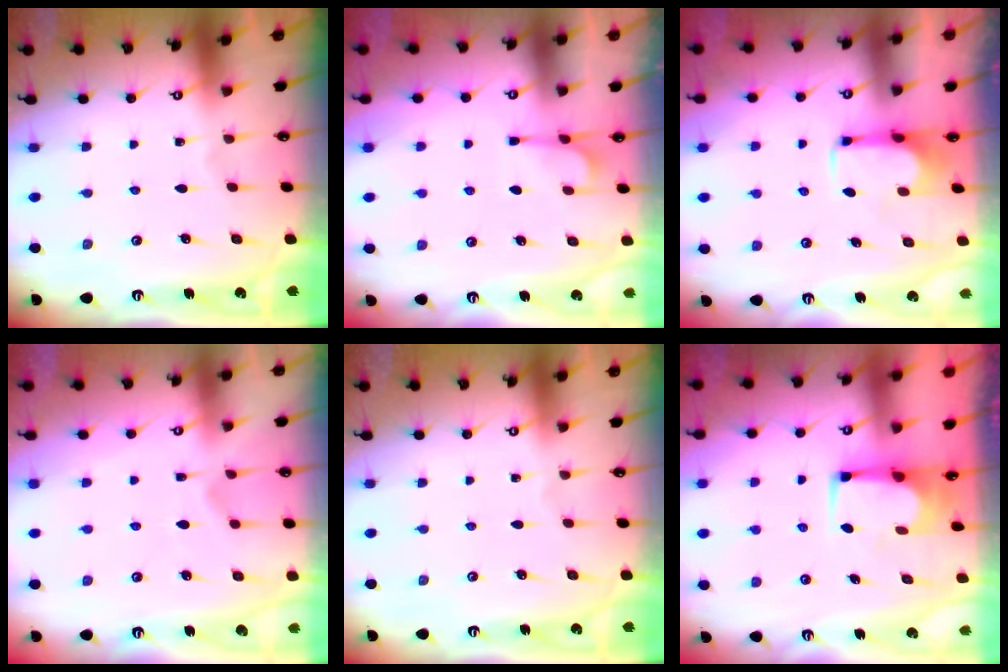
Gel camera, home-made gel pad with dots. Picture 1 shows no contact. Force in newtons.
{"total": 2.5, "press": 2.0, "slide": 1.4}
{"total": 2.1, "press": 1.9, "slide": 0.8}
{"total": 1.7, "press": 1.0, "slide": 1.4}
{"total": 0.0}
{"total": 2.2, "press": 2.2, "slide": 0.2}